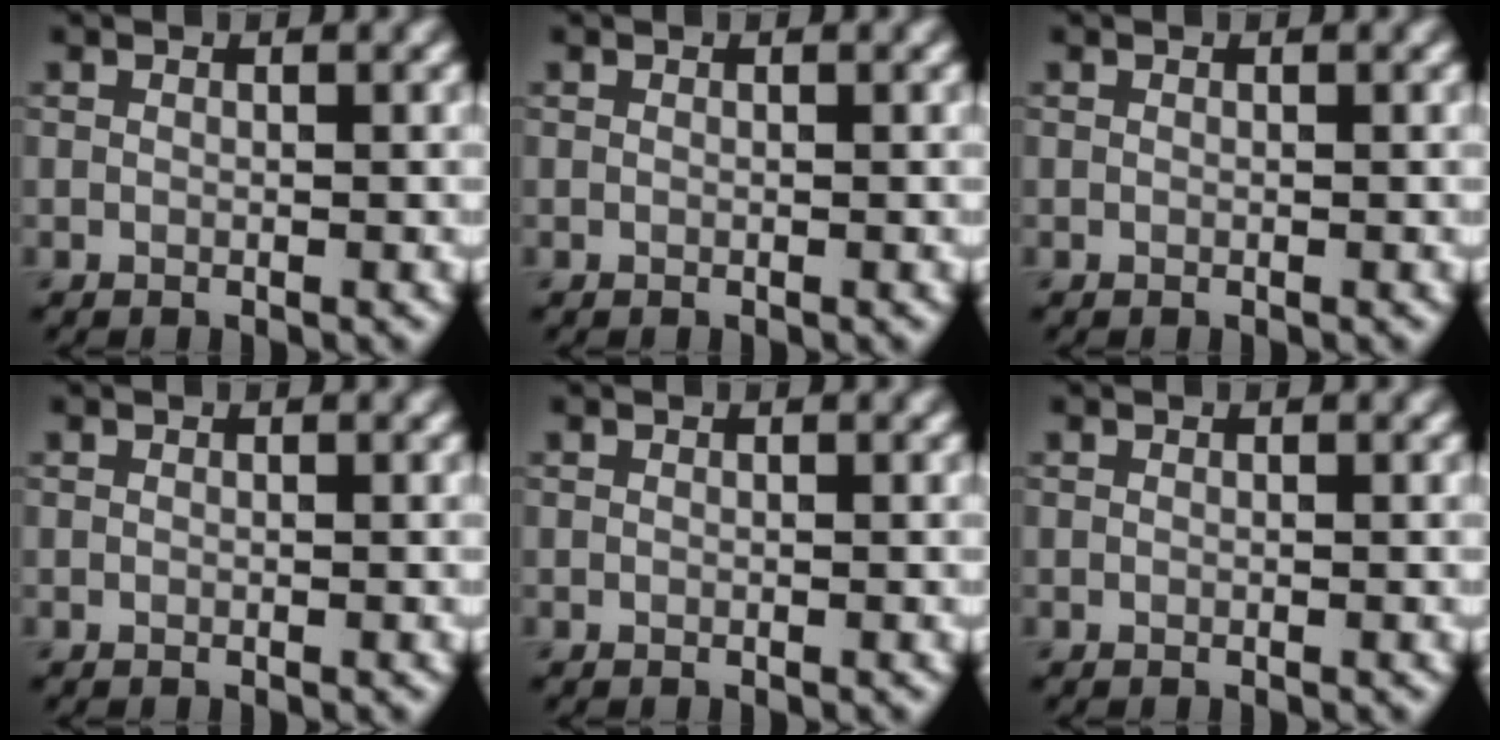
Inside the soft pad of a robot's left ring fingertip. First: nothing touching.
{"total": 0.0}
{"total": 0.0}
{"total": 0.0}
{"total": 0.0}
{"total": 0.0}